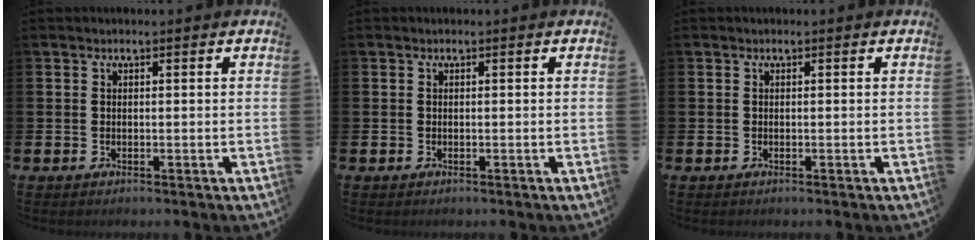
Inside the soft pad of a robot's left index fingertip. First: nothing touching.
{"total": 0.0}
{"total": 0.0}